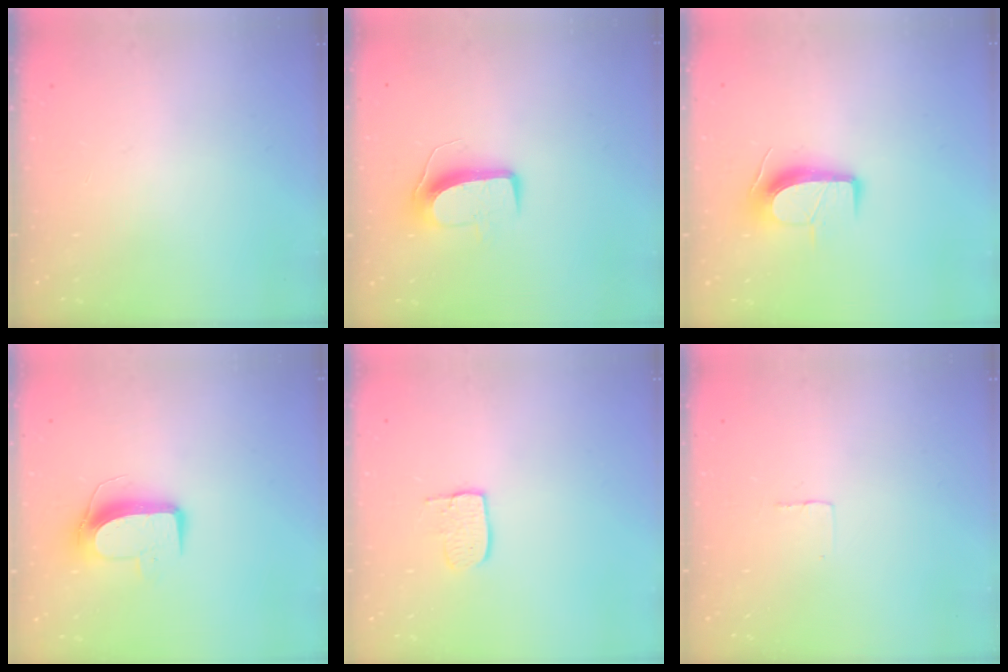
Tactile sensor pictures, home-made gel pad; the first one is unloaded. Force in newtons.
{"total": 11.0, "press": 11.0, "slide": 0.9}
{"total": 10.3, "press": 10.3, "slide": 0.6}
{"total": 9.8, "press": 9.8, "slide": 0.4}
{"total": 6.3, "press": 6.3, "slide": 0.4}
{"total": 2.4, "press": 2.4, "slide": 0.1}